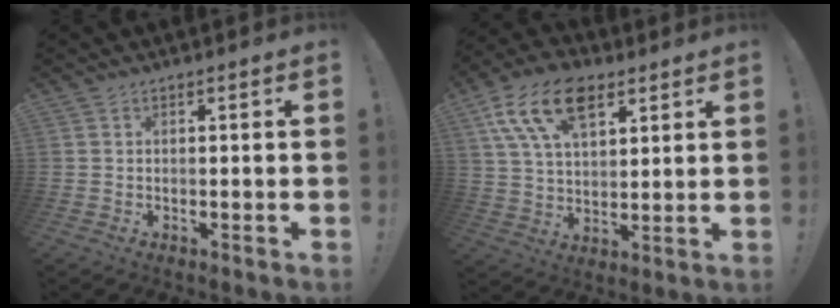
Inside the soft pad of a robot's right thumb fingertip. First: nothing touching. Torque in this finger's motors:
{"motor_torque": [2.00, 2.01, 0.40, 0.40, 0.24]}